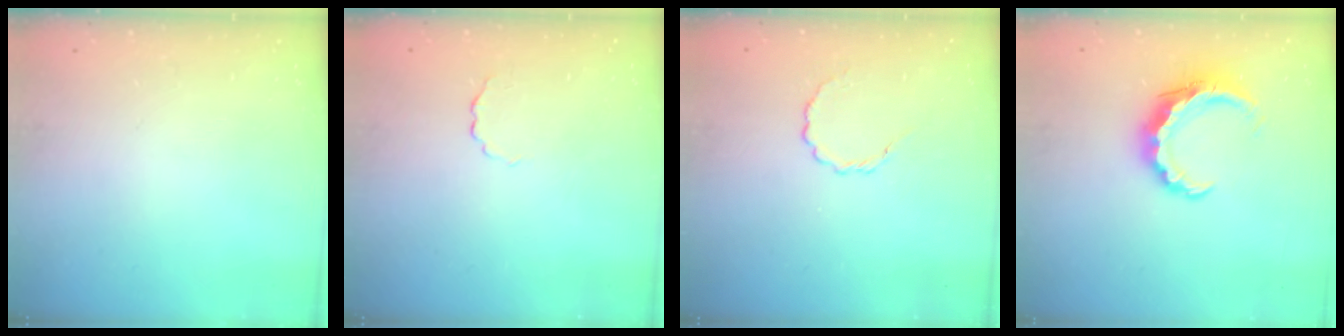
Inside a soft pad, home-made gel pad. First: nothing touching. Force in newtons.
{"total": 2.0, "press": 1.9, "slide": 0.5}
{"total": 2.4, "press": 2.2, "slide": 0.9}
{"total": 7.4, "press": 7.4, "slide": 0.3}